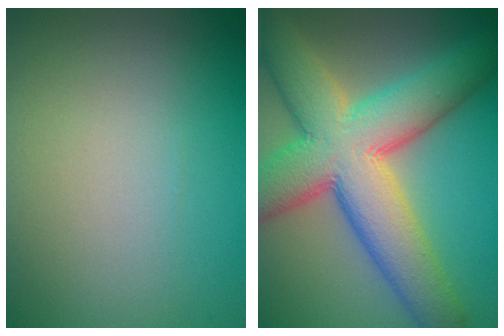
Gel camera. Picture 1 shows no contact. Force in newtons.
{"total": 12.6, "press": 12.6, "slide": 0.7}